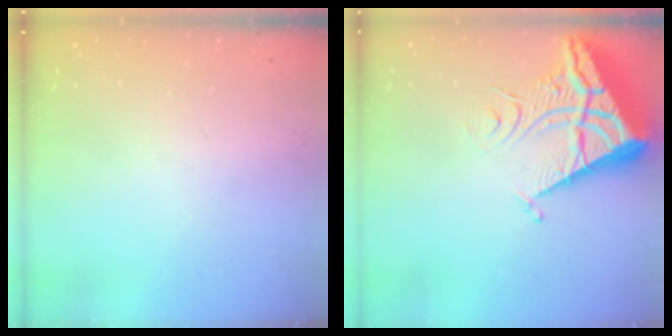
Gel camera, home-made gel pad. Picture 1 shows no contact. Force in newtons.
{"total": 9.6, "press": 9.5, "slide": 1.1}